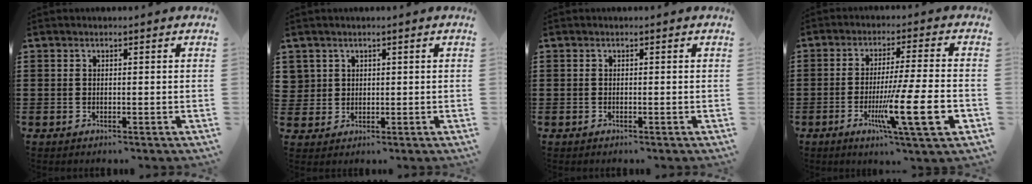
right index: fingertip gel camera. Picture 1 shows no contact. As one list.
[{"total": 2.2, "force": [1.1, 1.9, 0.1], "torque": [-0.014, 0.007, 0.021]}, {"total": 0.0}, {"total": 13.3, "force": [-4.1, 1.1, 12.6], "torque": [-0.231, -0.013, -0.072]}]